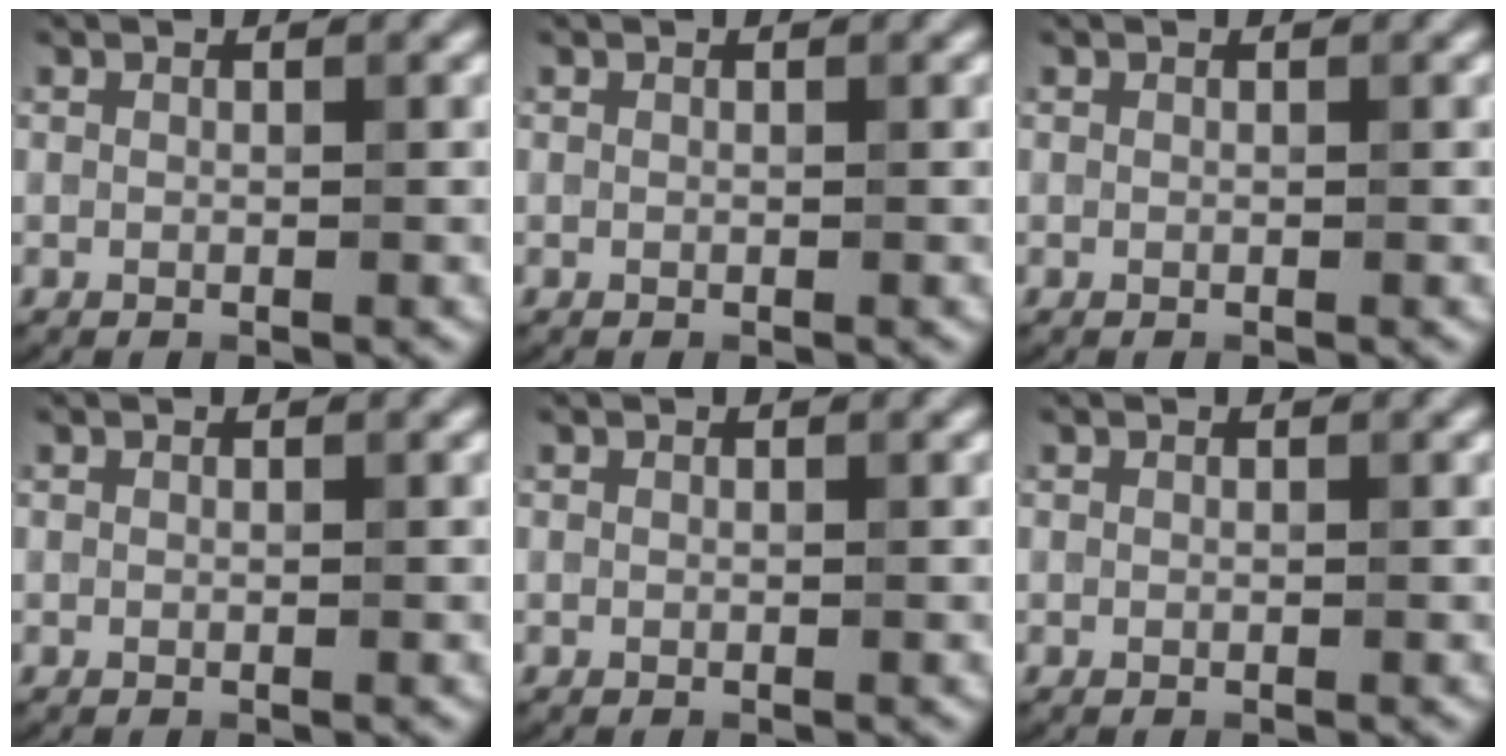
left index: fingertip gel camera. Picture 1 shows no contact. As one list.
[{"total": 0.0}, {"total": 0.0}, {"total": 0.0}, {"total": 0.0}, {"total": 0.0}]